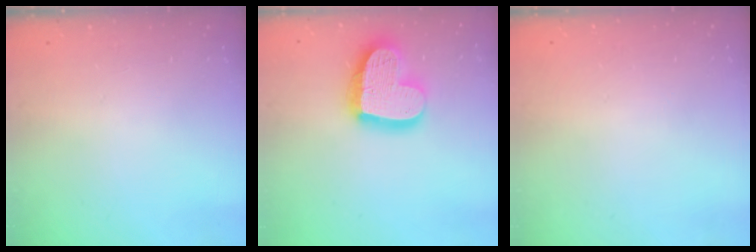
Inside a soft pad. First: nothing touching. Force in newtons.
{"total": 19.9, "press": 19.9, "slide": 1.6}
{"total": 0.0}